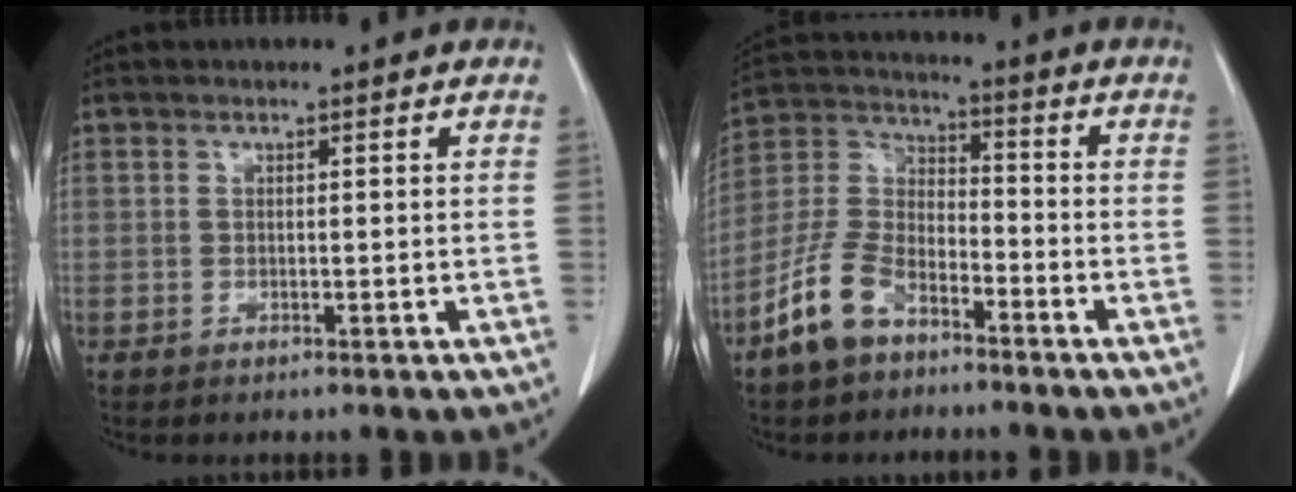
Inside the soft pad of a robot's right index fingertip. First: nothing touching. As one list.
[{"total": 10.2, "force": [-6.7, 5.1, 5.7], "torque": [-0.142, 0.005, -0.139]}]